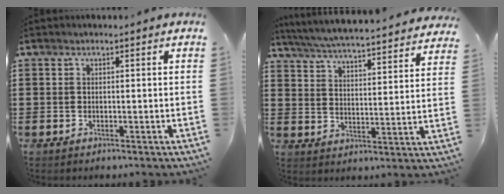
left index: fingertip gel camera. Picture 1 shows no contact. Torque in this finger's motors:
{"motor_torque": [2.14, 0.00, 0.43, 0.21]}